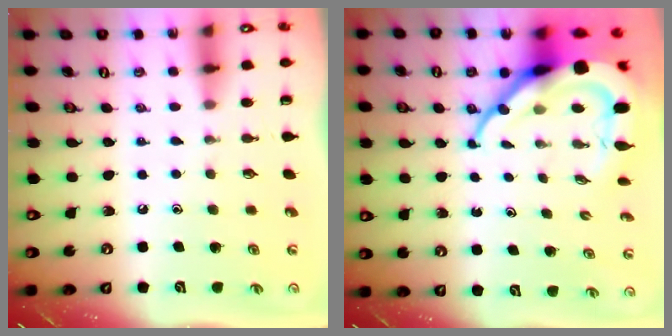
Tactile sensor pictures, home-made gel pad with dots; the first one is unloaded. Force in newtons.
{"total": 15.1, "press": 15.0, "slide": 1.7}